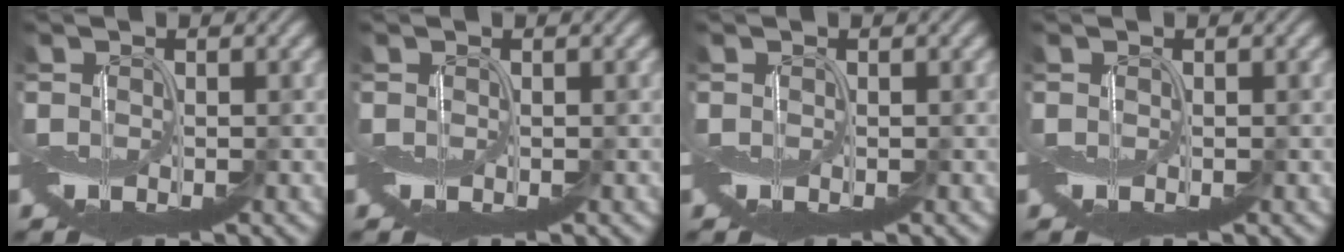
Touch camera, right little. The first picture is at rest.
{"total": 0.0}
{"total": 0.0}
{"total": 0.0}